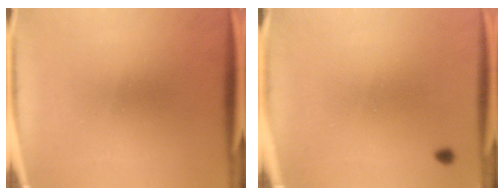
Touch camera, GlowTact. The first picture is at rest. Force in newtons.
{"total": 0.8}